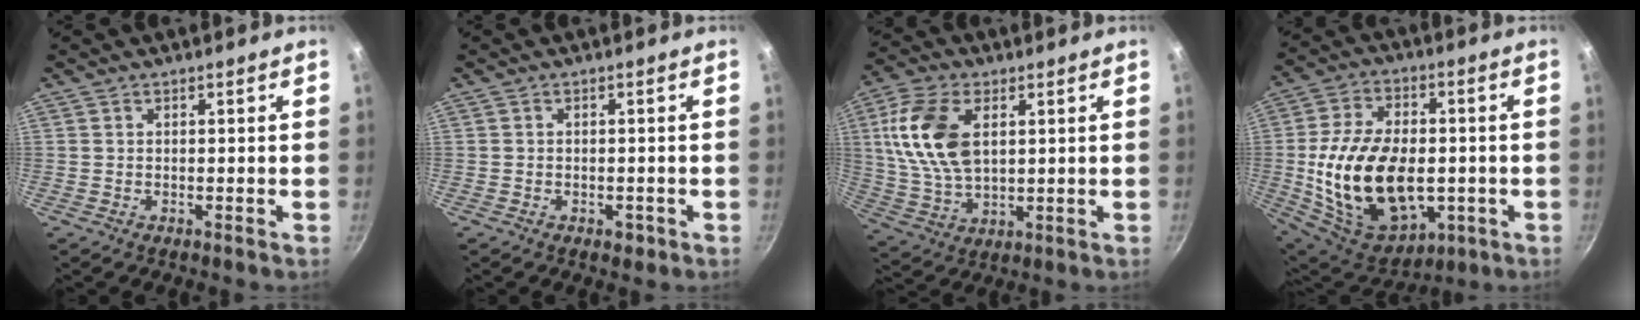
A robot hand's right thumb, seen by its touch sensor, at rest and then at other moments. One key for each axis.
{"total": 2.0, "fx": -1.0, "fy": 1.3, "fz": 1.2, "tx": -0.017, "ty": 0.003, "tz": -0.008}
{"total": 14.6, "fx": 3.6, "fy": 8.6, "fz": 11.2, "tx": -0.213, "ty": -0.007, "tz": 0.073}
{"total": 24.1, "fx": -2.8, "fy": 14.9, "fz": 18.8, "tx": -0.326, "ty": 0.007, "tz": -0.029}